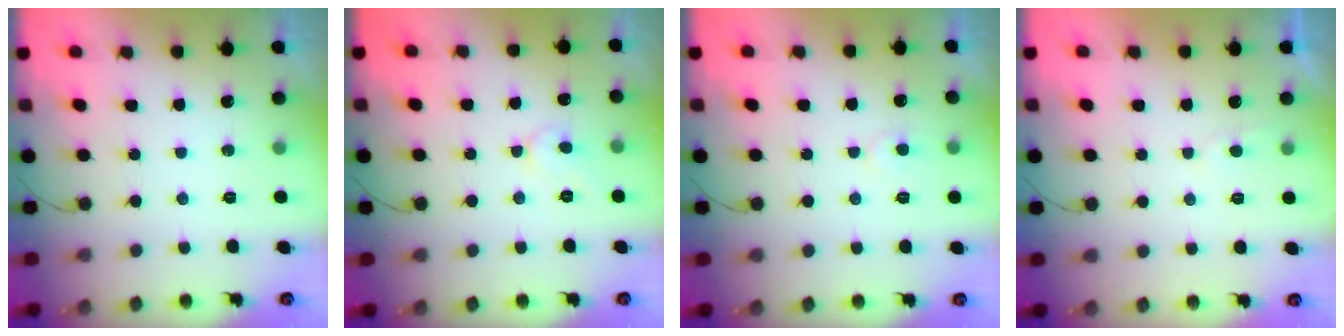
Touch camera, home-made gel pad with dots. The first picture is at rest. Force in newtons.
{"total": 4.5, "press": 4.5, "slide": 0.3}
{"total": 3.9, "press": 3.9, "slide": 0.4}
{"total": 1.4, "press": 1.4, "slide": 0.2}